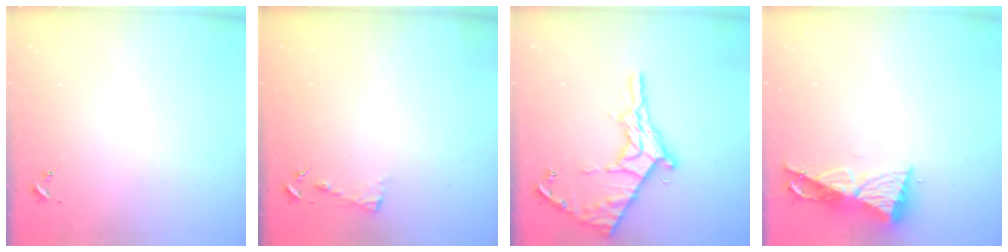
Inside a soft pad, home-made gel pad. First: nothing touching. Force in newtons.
{"total": 2.8, "press": 2.8, "slide": 0.3}
{"total": 21.5, "press": 21.4, "slide": 1.7}
{"total": 9.9, "press": 9.8, "slide": 0.6}